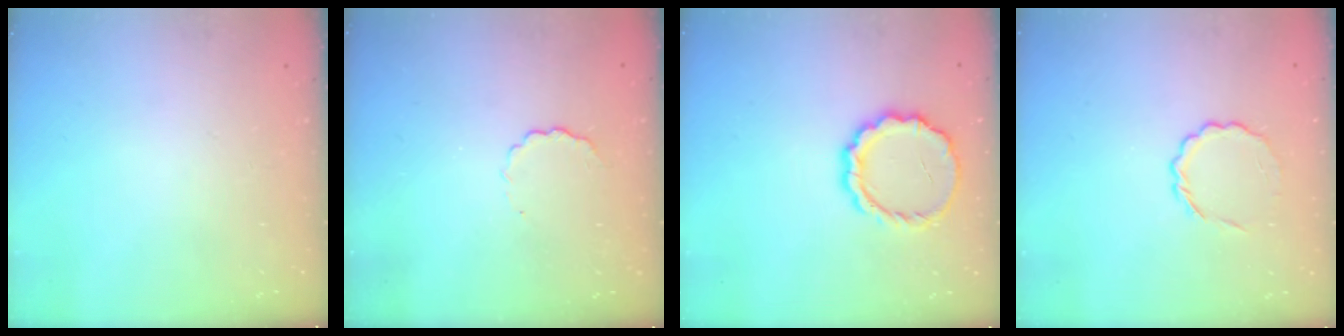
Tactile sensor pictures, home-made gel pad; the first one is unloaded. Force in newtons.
{"total": 4.0, "press": 3.9, "slide": 1.0}
{"total": 10.7, "press": 10.4, "slide": 2.5}
{"total": 5.8, "press": 5.5, "slide": 1.9}